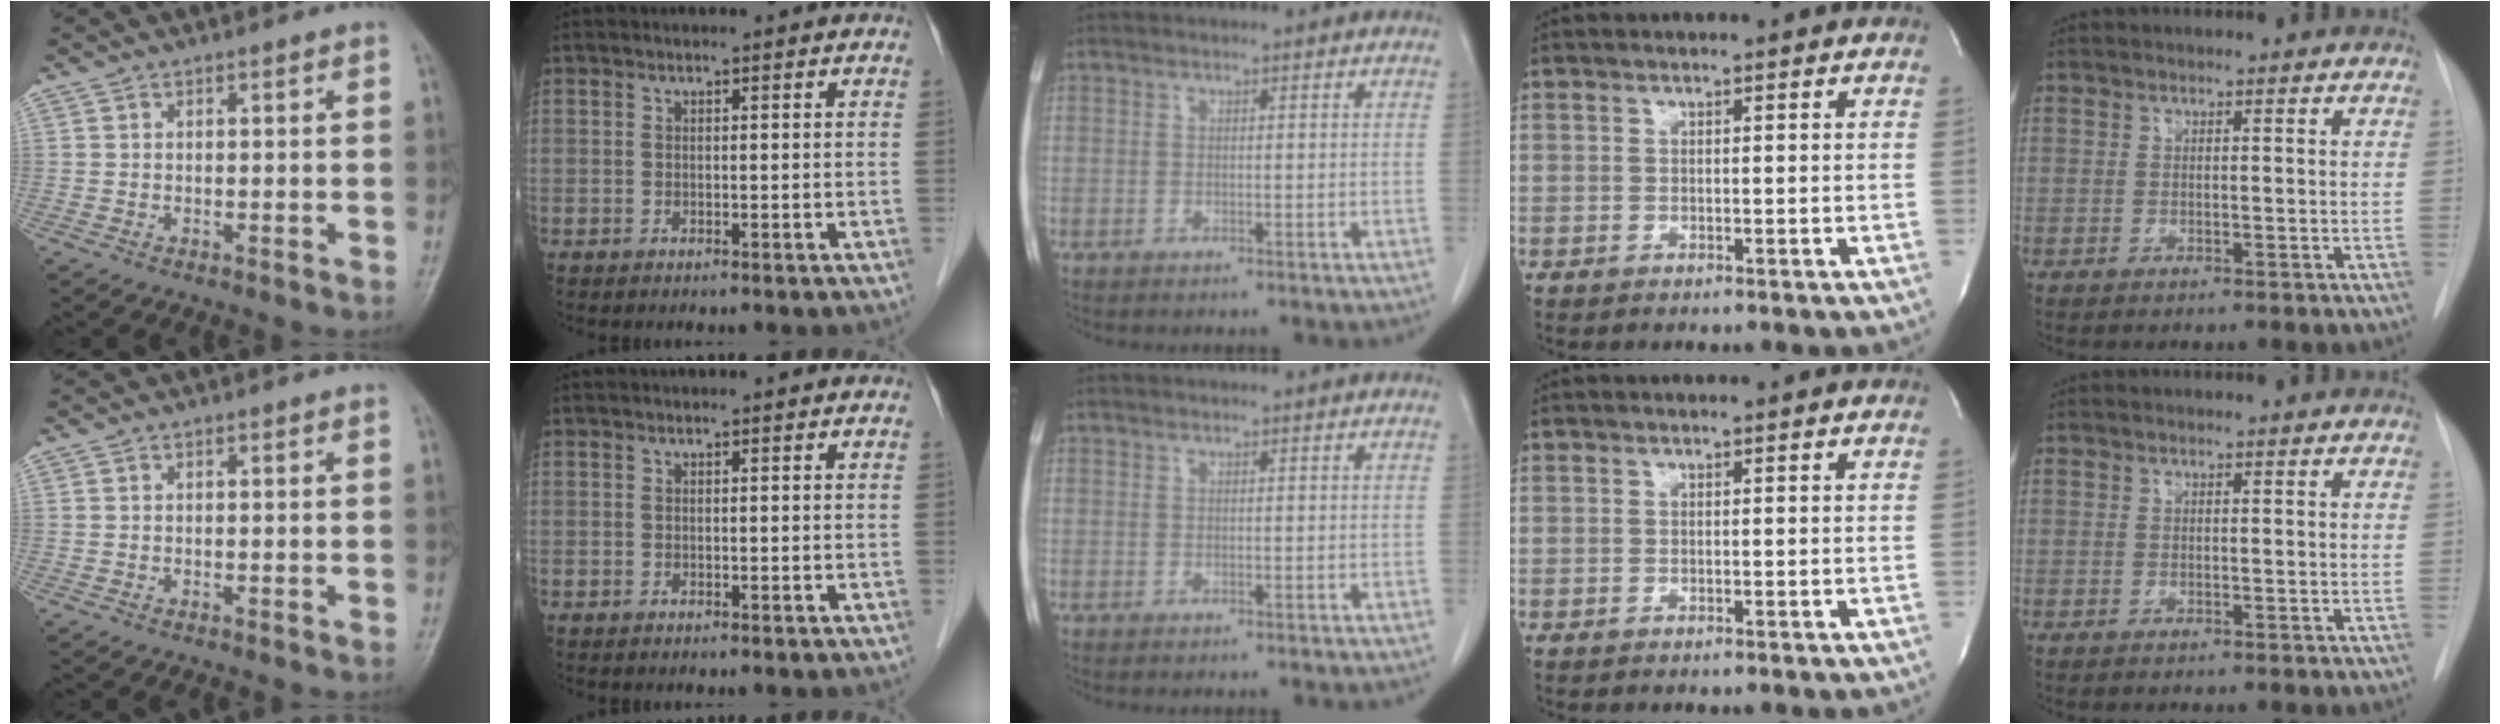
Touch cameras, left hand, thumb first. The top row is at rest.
{}